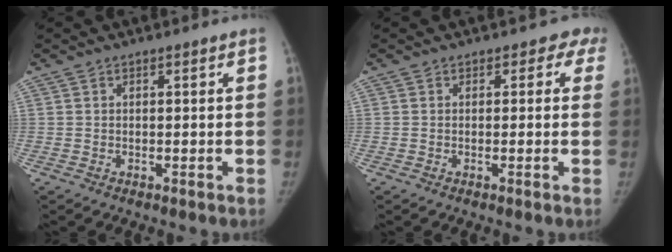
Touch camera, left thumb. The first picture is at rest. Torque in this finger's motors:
{"motor_torque": [-0.21, -0.06, 0.39, -0.20, 0.03]}